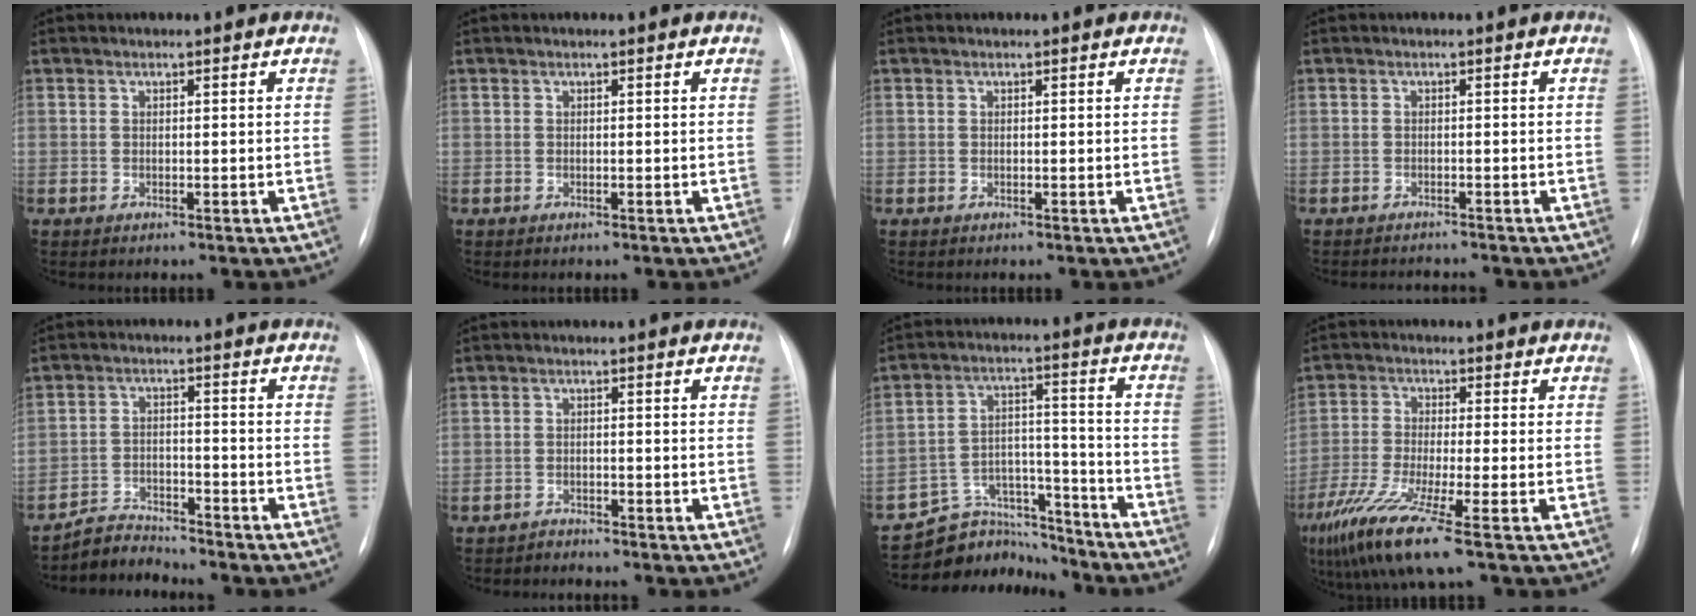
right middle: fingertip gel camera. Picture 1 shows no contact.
{"total": 0.0}
{"total": 0.0}
{"total": 3.0, "force": [-3.0, 0.0, 0.2], "torque": [0.000, -0.006, -0.041]}
{"total": 5.1, "force": [-5.0, 0.5, -0.8], "torque": [0.012, -0.002, -0.087]}
{"total": 1.4, "force": [-1.3, 0.2, -0.6], "torque": [0.012, -0.004, -0.023]}
{"total": 11.2, "force": [-10.7, 3.5, -0.4], "torque": [0.016, 0.054, -0.175]}
{"total": 10.0, "force": [-5.9, -0.7, 8.1], "torque": [-0.166, -0.036, -0.115]}